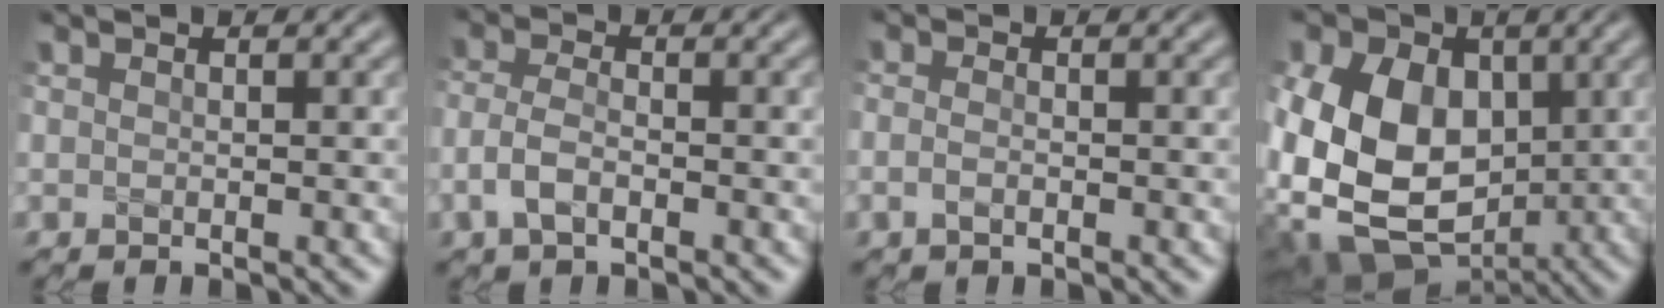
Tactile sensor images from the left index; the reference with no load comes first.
{"total": 2.9, "force": [-1.3, 1.5, 2.1], "torque": [-0.045, 0.003, -0.033]}
{"total": 1.2, "force": [-0.4, 0.6, 0.9], "torque": [-0.021, 0.000, -0.012]}
{"total": 17.5, "force": [-0.2, 14.4, 9.9], "torque": [-0.225, 0.001, -0.021]}